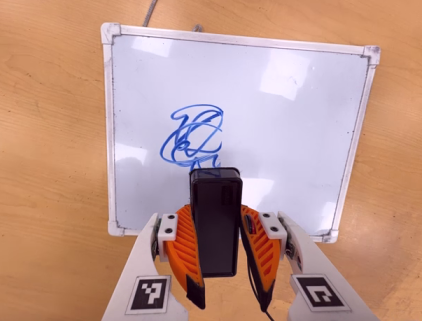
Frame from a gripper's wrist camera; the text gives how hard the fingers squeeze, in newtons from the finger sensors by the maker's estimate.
{"total": 6.3, "left": 5.4, "right": 7.2}